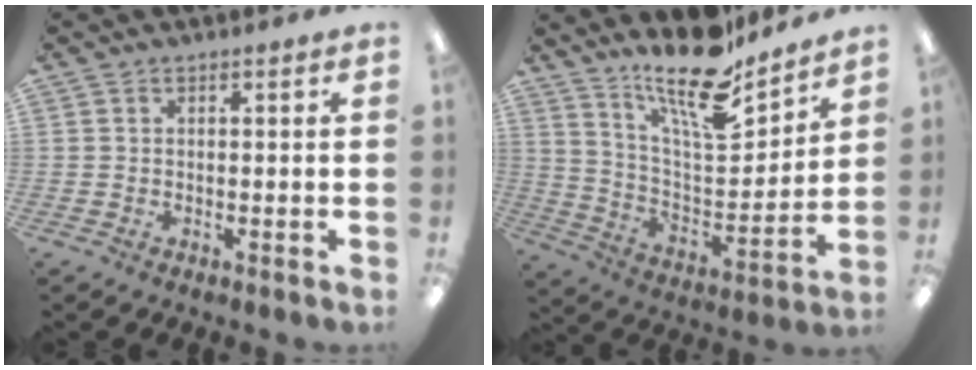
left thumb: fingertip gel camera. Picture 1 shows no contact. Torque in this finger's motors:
{"motor_torque": [0.28, 0.16, 1.45, -1.32, 0.26]}